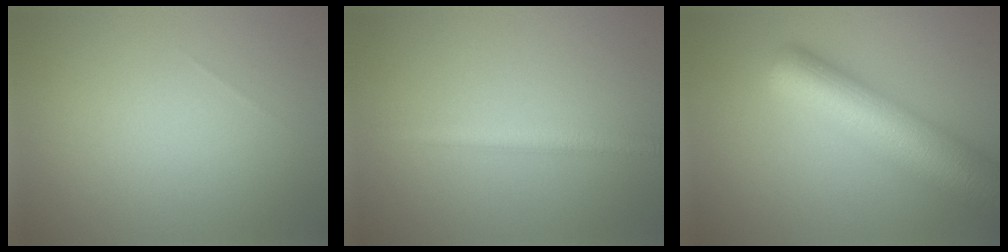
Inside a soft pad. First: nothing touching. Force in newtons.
{"total": 2.2, "press": 2.2, "slide": 0.0}
{"total": 10.4, "press": 10.4, "slide": 0.4}